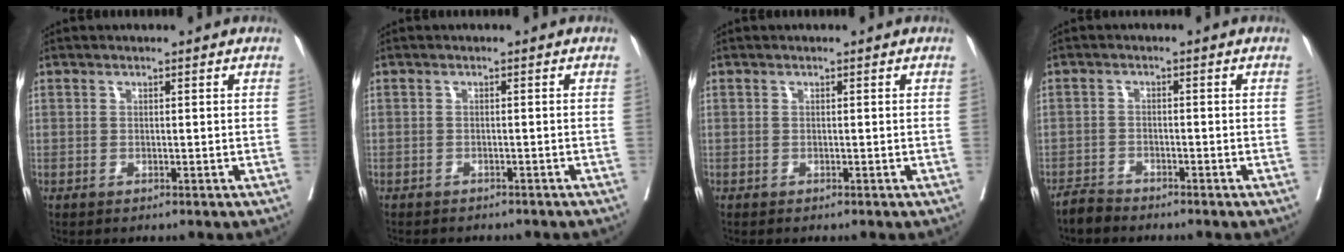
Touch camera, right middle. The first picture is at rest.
{"total": 6.9, "force": [-6.0, 2.3, 2.6], "torque": [-0.035, -0.003, -0.070]}
{"total": 0.0}
{"total": 2.2, "force": [-2.2, 0.3, 0.0], "torque": [-0.003, -0.007, -0.042]}